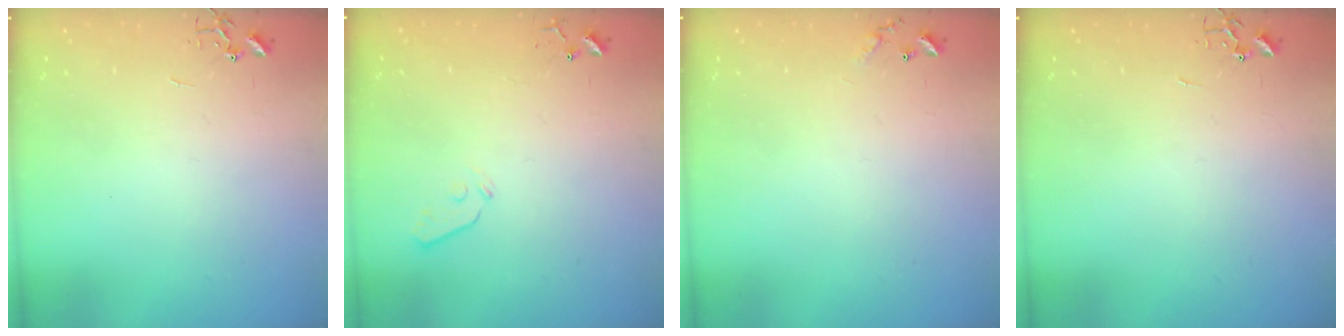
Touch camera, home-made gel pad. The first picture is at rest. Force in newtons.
{"total": 3.7, "press": 3.6, "slide": 0.6}
{"total": 6.6, "press": 6.6, "slide": 0.5}
{"total": 0.0}